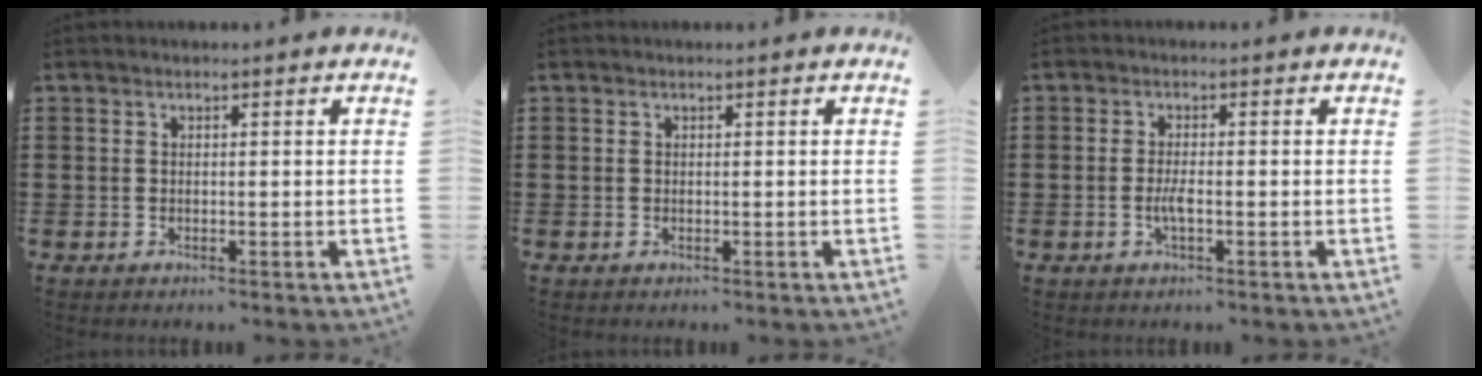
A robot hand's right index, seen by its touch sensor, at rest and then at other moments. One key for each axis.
{"total": 0.0}
{"total": 2.5, "fx": -0.9, "fy": 0.4, "fz": 2.3, "tx": -0.057, "ty": -0.008, "tz": -0.019}